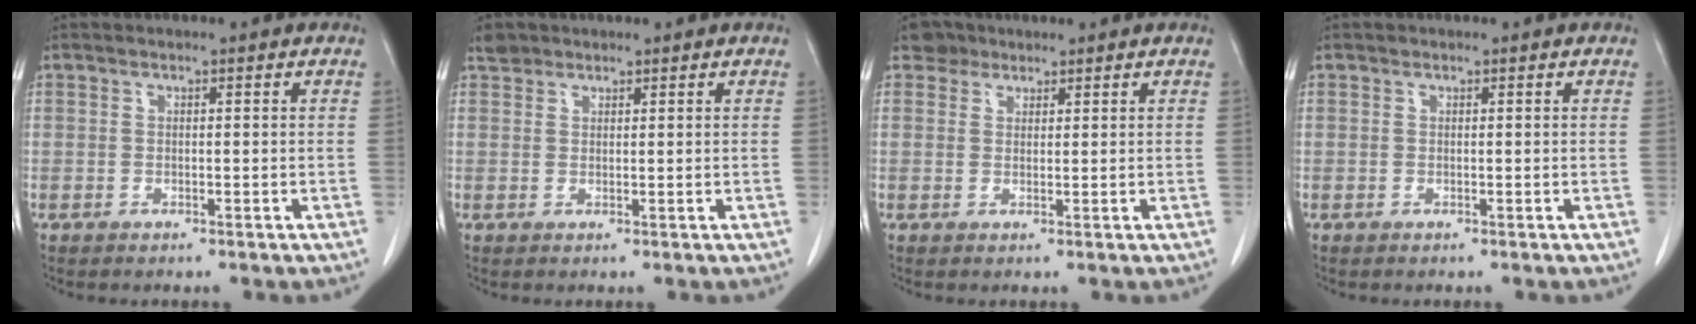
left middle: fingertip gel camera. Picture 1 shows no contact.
{"total": 1.7, "force": [1.4, 1.0, 0.0], "torque": [0.000, 0.006, 0.023]}
{"total": 2.5, "force": [1.9, 1.6, 0.0], "torque": [-0.001, 0.006, 0.030]}
{"total": 0.0}